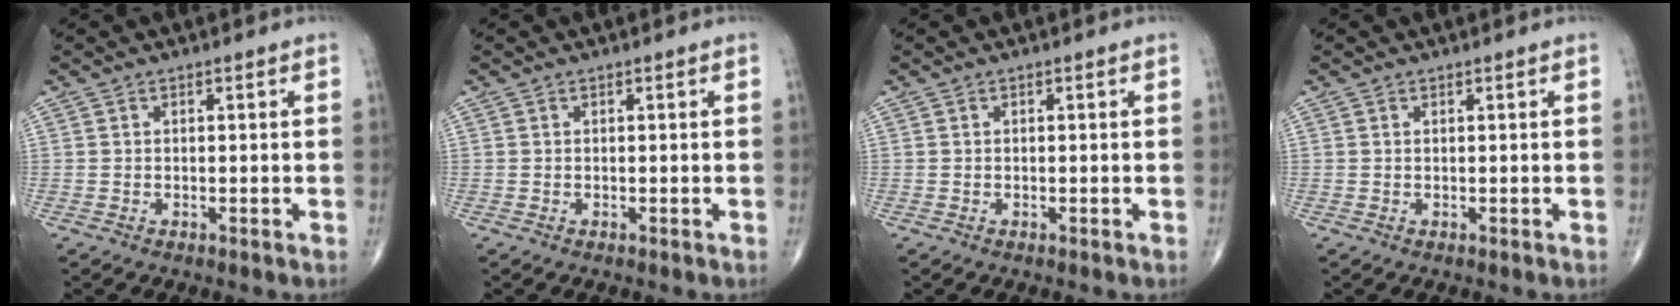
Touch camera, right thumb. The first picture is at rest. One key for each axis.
{"total": 0.0}
{"total": 0.0}
{"total": 0.0}